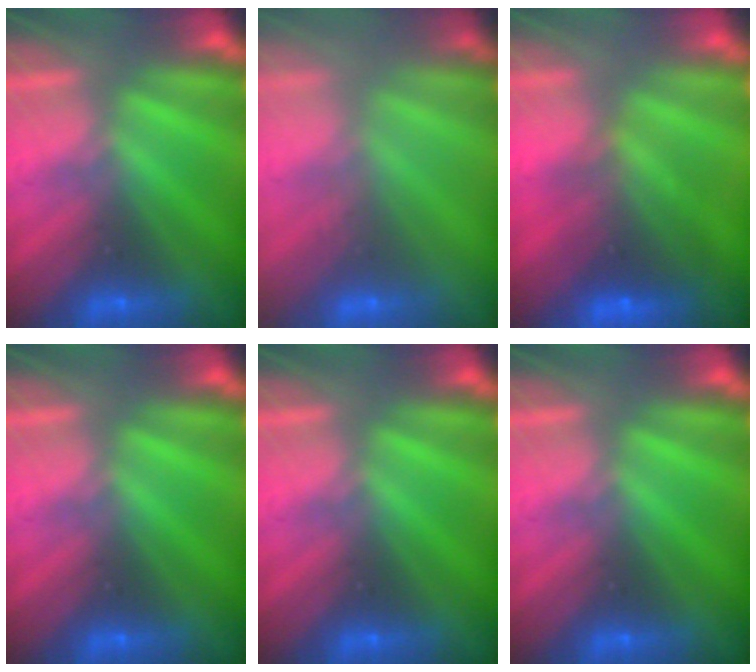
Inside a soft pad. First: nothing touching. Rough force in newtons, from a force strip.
{"total": 2.9}
{"total": 7.4}
{"total": 0.0}
{"total": 0.0}
{"total": 0.0}